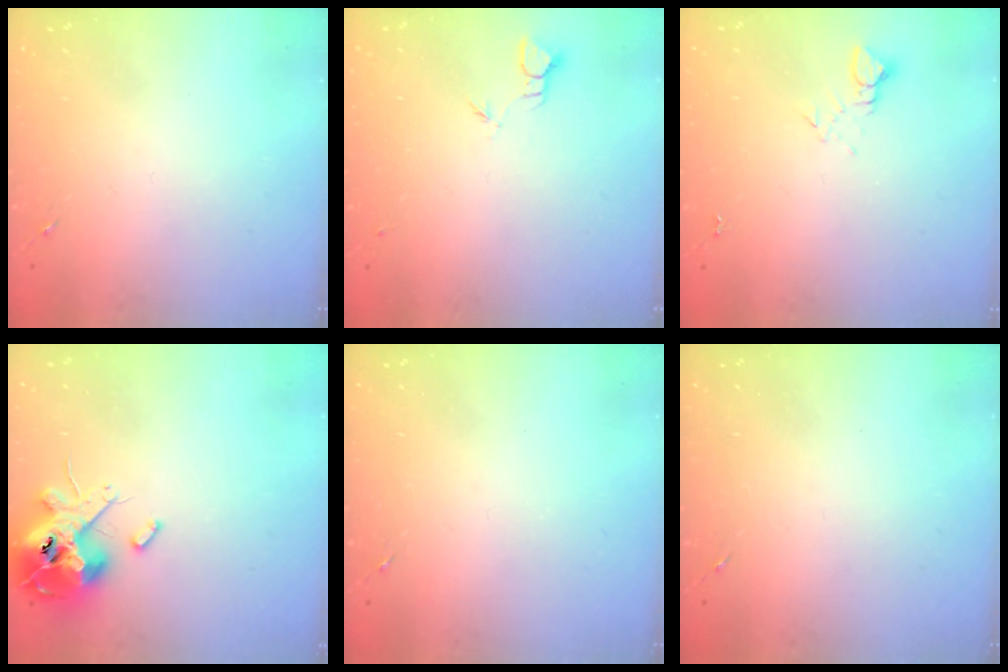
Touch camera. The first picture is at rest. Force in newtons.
{"total": 2.0, "press": 2.0, "slide": 0.1}
{"total": 4.2, "press": 4.2, "slide": 0.4}
{"total": 13.9, "press": 13.7, "slide": 2.3}
{"total": 0.0}
{"total": 0.0}